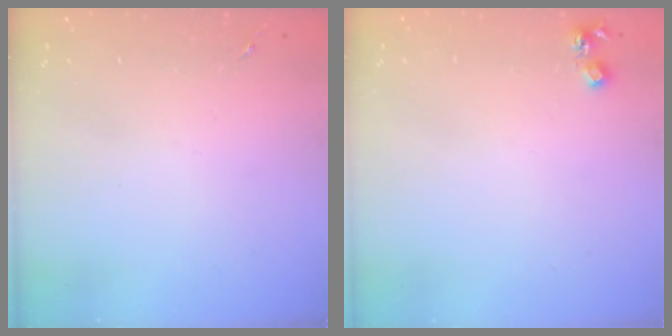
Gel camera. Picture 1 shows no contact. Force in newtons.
{"total": 4.8, "press": 4.7, "slide": 0.7}